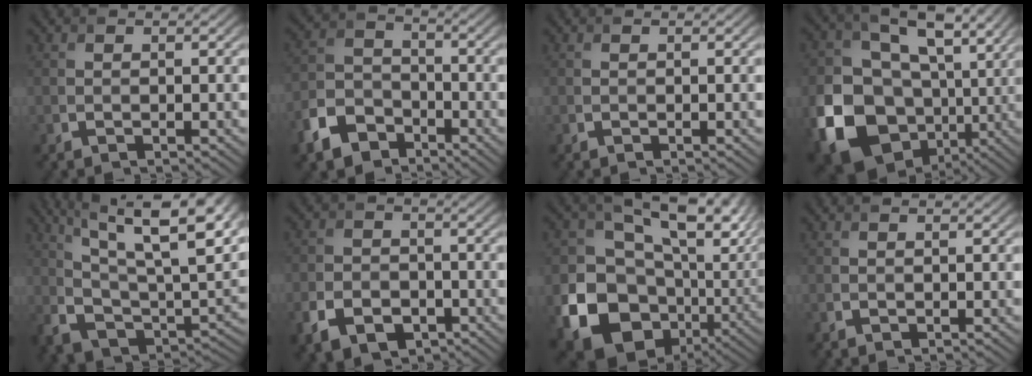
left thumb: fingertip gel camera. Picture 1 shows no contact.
{"total": 7.9, "force": [-4.9, 5.1, 3.3], "torque": [-0.083, -0.009, -0.113]}
{"total": 0.0}
{"total": 17.4, "force": [-2.6, 13.7, 10.5], "torque": [-0.229, -0.041, -0.026]}
{"total": 17.6, "force": [10.0, 7.0, 12.7], "torque": [-0.245, 0.007, 0.160]}
{"total": 7.0, "force": [-3.5, 4.8, 3.7], "torque": [-0.080, -0.016, -0.059]}
{"total": 20.3, "force": [-1.6, 14.3, 14.4], "torque": [-0.256, -0.033, 0.004]}
{"total": 0.5, "force": [0.4, 0.1, 0.3], "torque": [-0.007, 0.001, 0.008]}